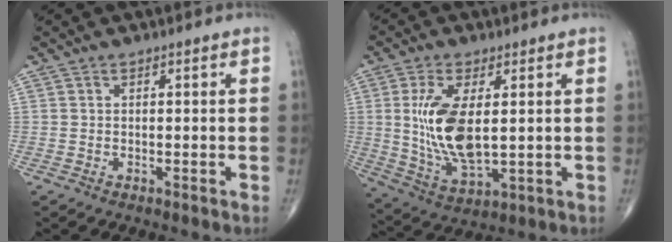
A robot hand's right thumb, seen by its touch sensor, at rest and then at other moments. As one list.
[{"total": 13.3, "force": [1.7, 5.9, 11.8], "torque": [-0.238, -0.020, 0.045]}]